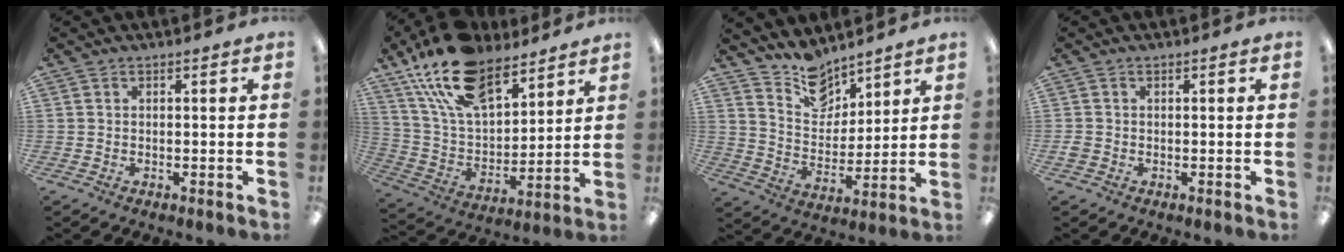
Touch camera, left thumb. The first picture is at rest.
{"total": 20.8, "force": [14.4, 10.1, 11.1], "torque": [-0.213, -0.066, 0.261]}
{"total": 11.4, "force": [9.5, 5.6, 2.8], "torque": [-0.045, -0.066, 0.181]}
{"total": 1.3, "force": [-0.4, 1.1, 0.7], "torque": [-0.010, 0.004, -0.007]}